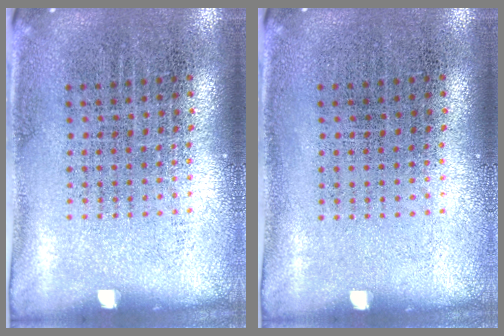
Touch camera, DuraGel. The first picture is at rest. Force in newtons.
{"total": 0.0}